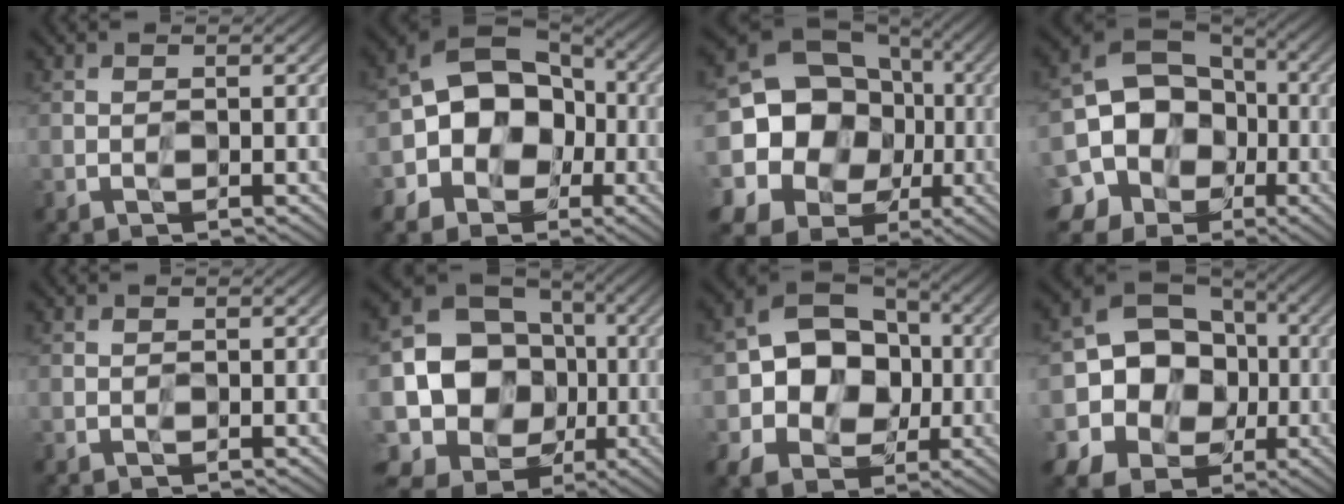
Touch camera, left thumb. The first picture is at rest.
{"total": 12.7, "force": [-2.3, 10.3, 7.1], "torque": [-0.110, 0.003, -0.073]}
{"total": 19.3, "force": [-1.4, 17.5, 7.9], "torque": [-0.208, -0.002, -0.038]}
{"total": 15.6, "force": [-4.4, 13.2, 7.2], "torque": [-0.162, -0.029, -0.099]}
{"total": 0.0}
{"total": 16.7, "force": [-1.7, 14.8, 7.4], "torque": [-0.165, -0.027, -0.036]}
{"total": 11.6, "force": [-1.0, 9.3, 6.9], "torque": [-0.124, 0.000, -0.040]}
{"total": 13.9, "force": [-1.9, 11.9, 7.0], "torque": [-0.145, -0.017, -0.055]}